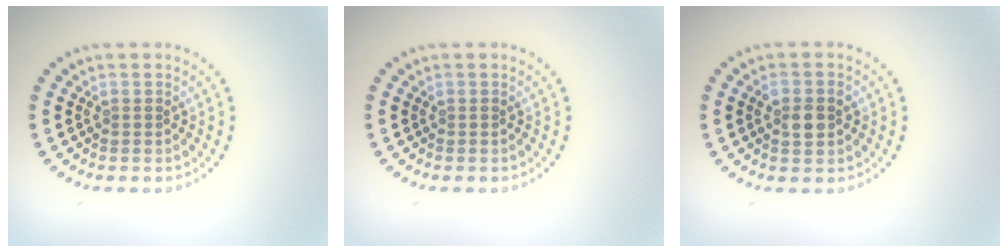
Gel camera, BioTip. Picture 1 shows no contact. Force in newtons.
{"total": 0.0}
{"total": 2.3, "press": 2.3, "slide": 0.2}